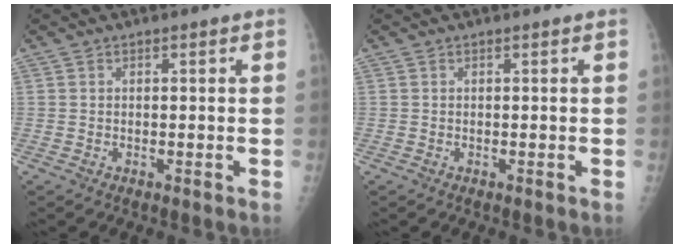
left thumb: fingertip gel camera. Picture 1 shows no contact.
{"total": 0.0}